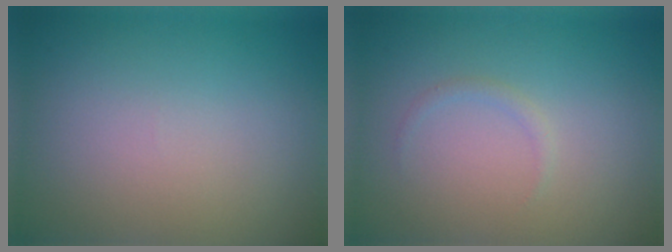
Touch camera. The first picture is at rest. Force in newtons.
{"total": 0.7, "press": 0.7, "slide": 0.1}